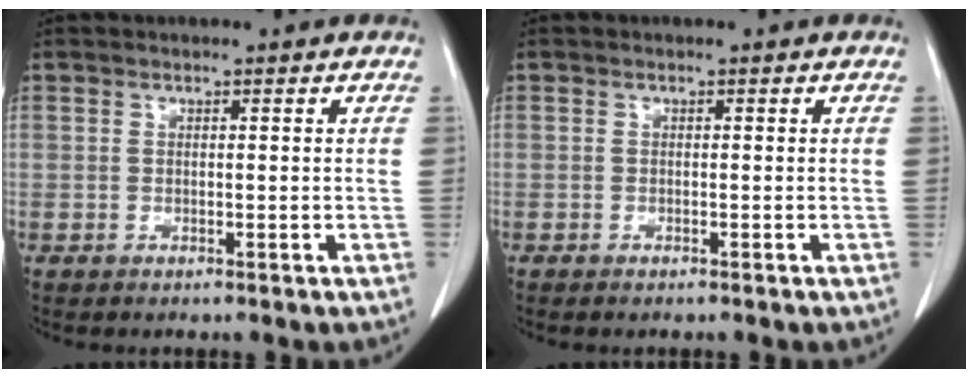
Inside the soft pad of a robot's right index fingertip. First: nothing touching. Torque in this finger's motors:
{"motor_torque": [-0.02, 0.02, -0.02, 0.01]}